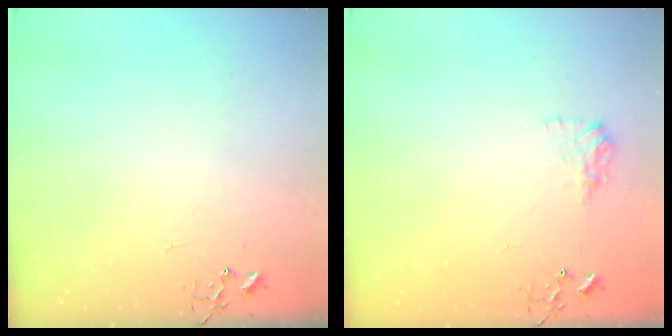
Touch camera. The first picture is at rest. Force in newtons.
{"total": 8.7, "press": 8.7, "slide": 0.4}